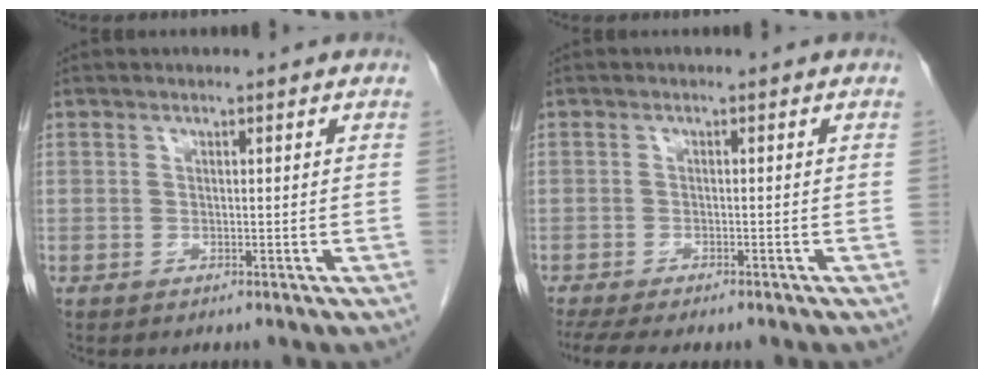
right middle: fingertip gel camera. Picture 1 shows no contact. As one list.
[{"total": 8.2, "force": [-6.7, 1.8, 4.4], "torque": [-0.067, -0.005, -0.099]}]